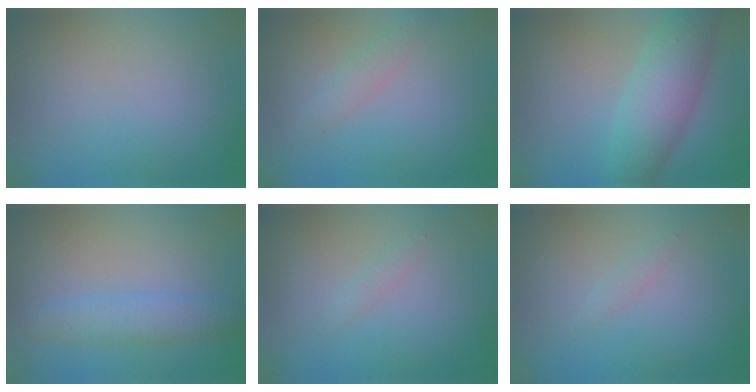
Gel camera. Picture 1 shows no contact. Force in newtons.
{"total": 1.5, "press": 1.5, "slide": 0.0}
{"total": 6.0, "press": 6.0, "slide": 0.3}
{"total": 3.3, "press": 3.3, "slide": 0.1}
{"total": 0.8, "press": 0.8, "slide": 0.1}
{"total": 0.8, "press": 0.8, "slide": 0.1}